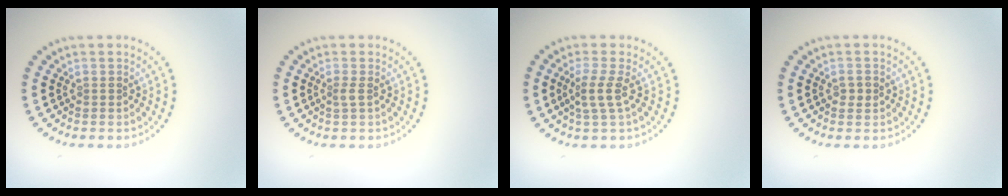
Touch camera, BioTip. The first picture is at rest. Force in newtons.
{"total": 0.8, "press": 0.6, "slide": 0.6}
{"total": 2.1, "press": 1.5, "slide": 1.4}
{"total": 1.0, "press": 1.0, "slide": 0.2}